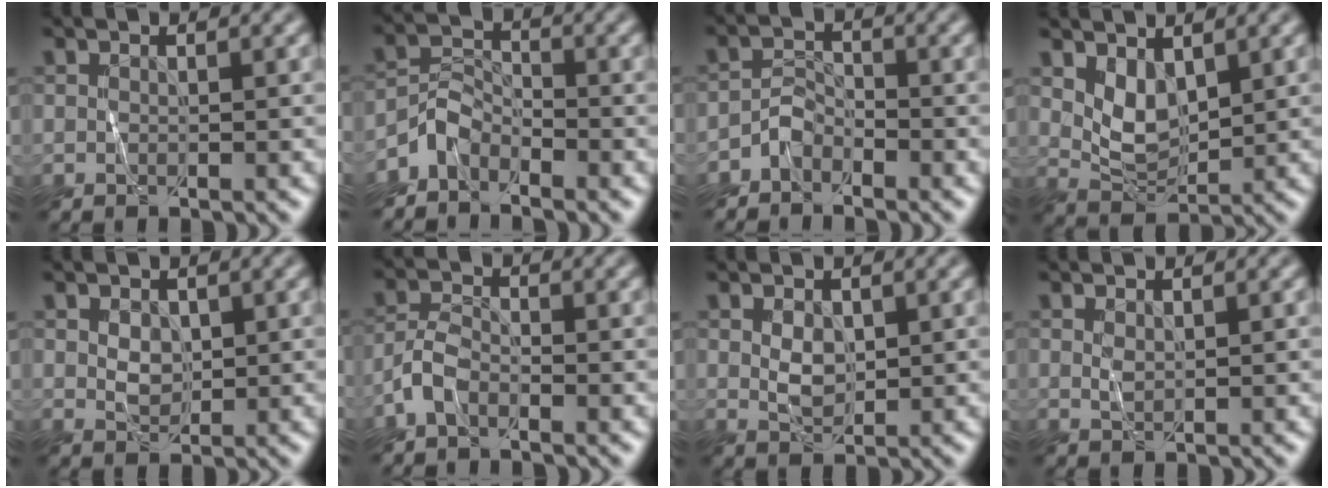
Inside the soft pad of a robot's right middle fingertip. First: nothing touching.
{"total": 2.8, "force": [-2.4, 1.4, 0.6], "torque": [-0.015, 0.012, -0.056]}
{"total": 1.9, "force": [-1.6, 1.0, 0.4], "torque": [-0.009, 0.012, -0.035]}
{"total": 2.9, "force": [1.6, 1.7, 1.8], "torque": [-0.045, -0.007, 0.038]}
{"total": 1.4, "force": [0.6, 1.1, 0.6], "torque": [-0.016, -0.002, 0.017]}
{"total": 2.4, "force": [-1.6, 1.1, 1.4], "torque": [-0.031, 0.007, -0.039]}
{"total": 1.6, "force": [0.5, 1.2, 1.0], "torque": [-0.027, -0.002, 0.017]}
{"total": 0.6, "force": [0.4, 0.3, 0.3], "torque": [-0.015, -0.001, 0.012]}